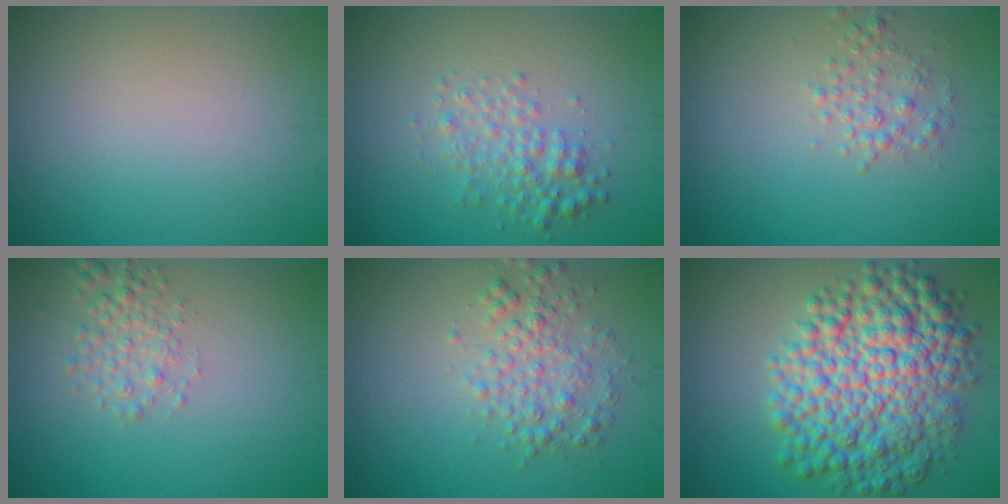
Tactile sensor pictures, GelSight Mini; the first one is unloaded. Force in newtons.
{"total": 2.6, "press": 2.6, "slide": 0.1}
{"total": 1.9, "press": 1.9, "slide": 0.0}
{"total": 2.2, "press": 2.2, "slide": 0.1}
{"total": 3.0, "press": 3.0, "slide": 0.0}
{"total": 10.7, "press": 10.7, "slide": 0.1}